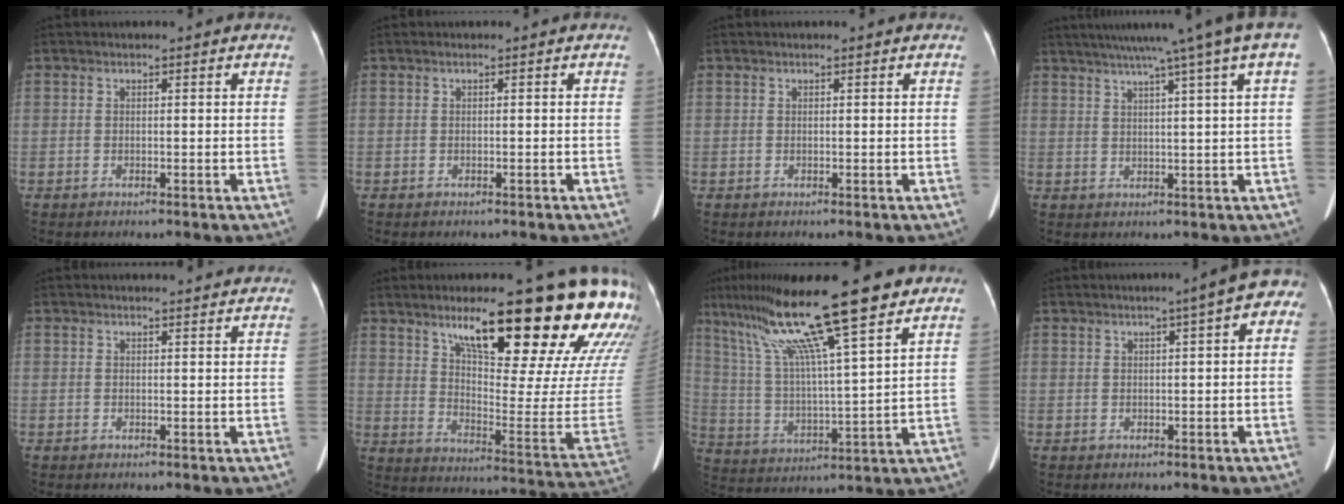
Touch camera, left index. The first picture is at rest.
{"total": 0.5, "force": [-0.4, 0.1, 0.3], "torque": [-0.007, -0.001, -0.006]}
{"total": 0.0}
{"total": 13.1, "force": [8.6, -1.5, 9.8], "torque": [-0.146, 0.026, 0.102]}
{"total": 3.6, "force": [3.5, 0.7, 0.6], "torque": [-0.009, 0.023, 0.039]}
{"total": 25.2, "force": [18.7, 3.2, 16.6], "torque": [-0.213, -0.043, 0.250]}
{"total": 20.5, "force": [14.0, 0.5, 14.9], "torque": [-0.276, 0.026, 0.246]}
{"total": 6.4, "force": [3.0, 1.3, 5.5], "torque": [-0.058, 0.022, 0.021]}